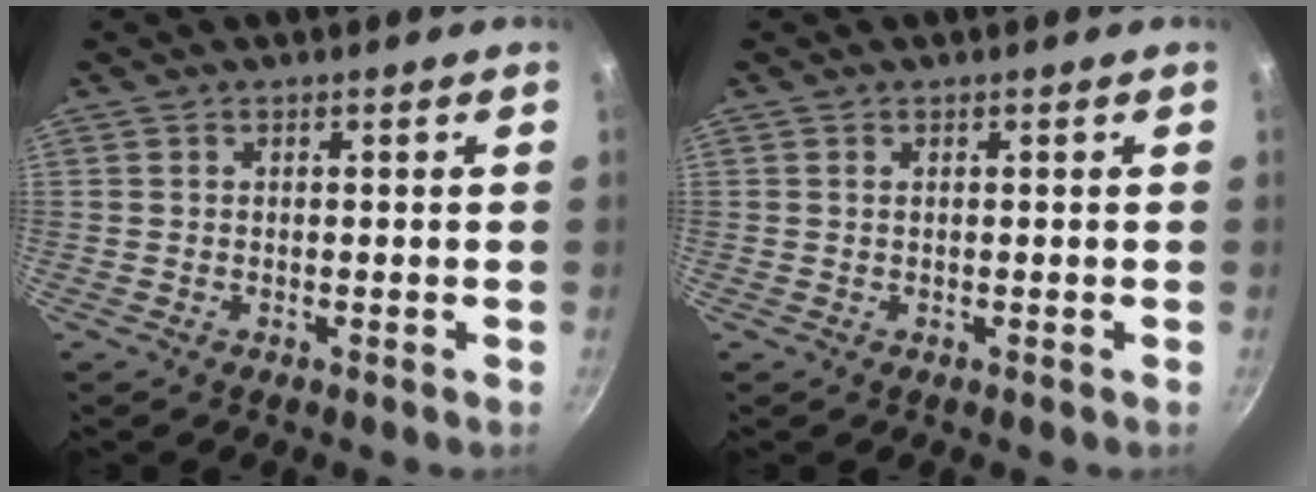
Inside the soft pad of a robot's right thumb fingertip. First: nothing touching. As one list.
[{"total": 0.6, "force": [0.2, 0.3, 0.5], "torque": [-0.009, 0.001, 0.003]}]